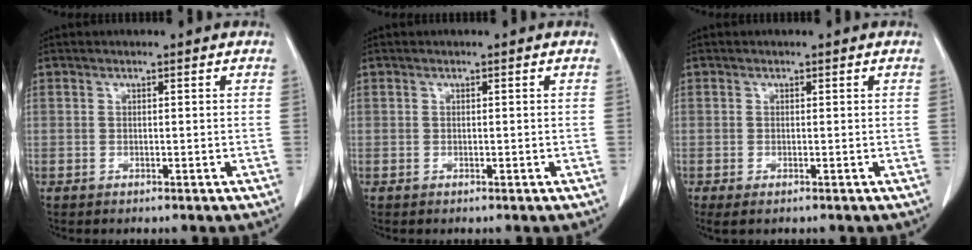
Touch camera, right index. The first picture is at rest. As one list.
[{"total": 0.0}, {"total": 1.5, "force": [-1.0, 0.4, 1.1], "torque": [-0.016, -0.005, -0.013]}]